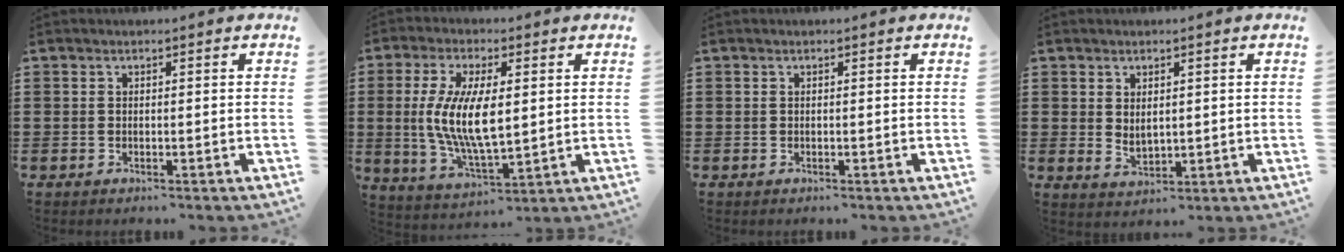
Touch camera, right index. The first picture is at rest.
{"total": 10.4, "force": [0.7, 4.0, 9.6], "torque": [-0.206, -0.004, 0.011]}
{"total": 0.0}
{"total": 2.0, "force": [1.1, 1.2, 1.2], "torque": [-0.017, 0.000, 0.018]}